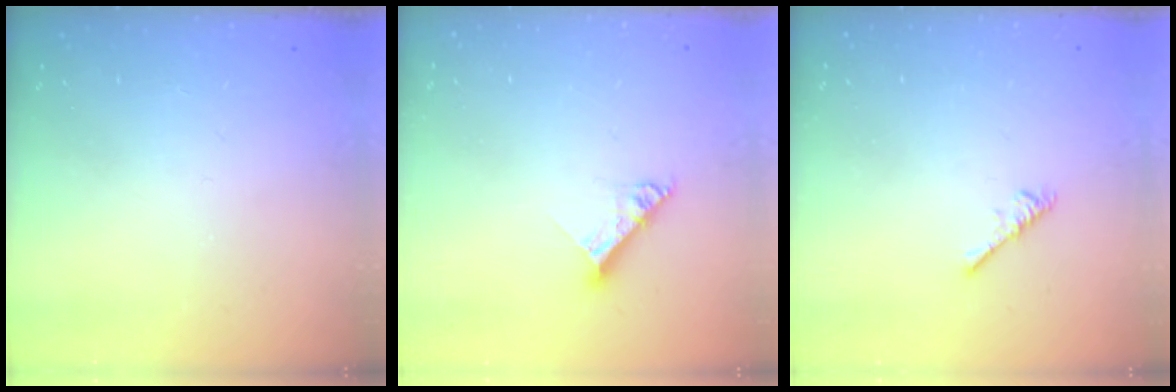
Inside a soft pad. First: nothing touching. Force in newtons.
{"total": 7.9, "press": 7.9, "slide": 0.8}
{"total": 2.2, "press": 2.1, "slide": 0.5}